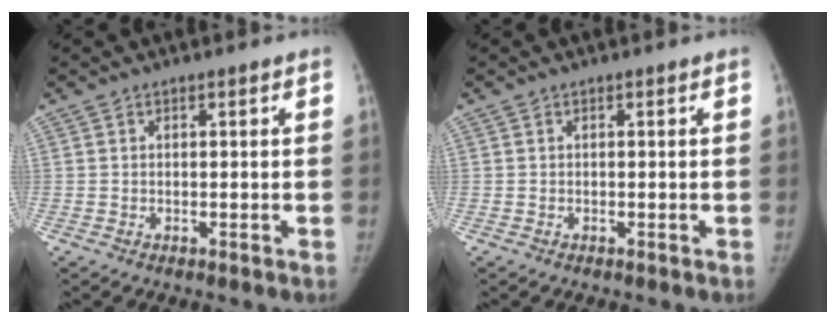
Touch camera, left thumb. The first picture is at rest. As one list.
[{"total": 0.0}]